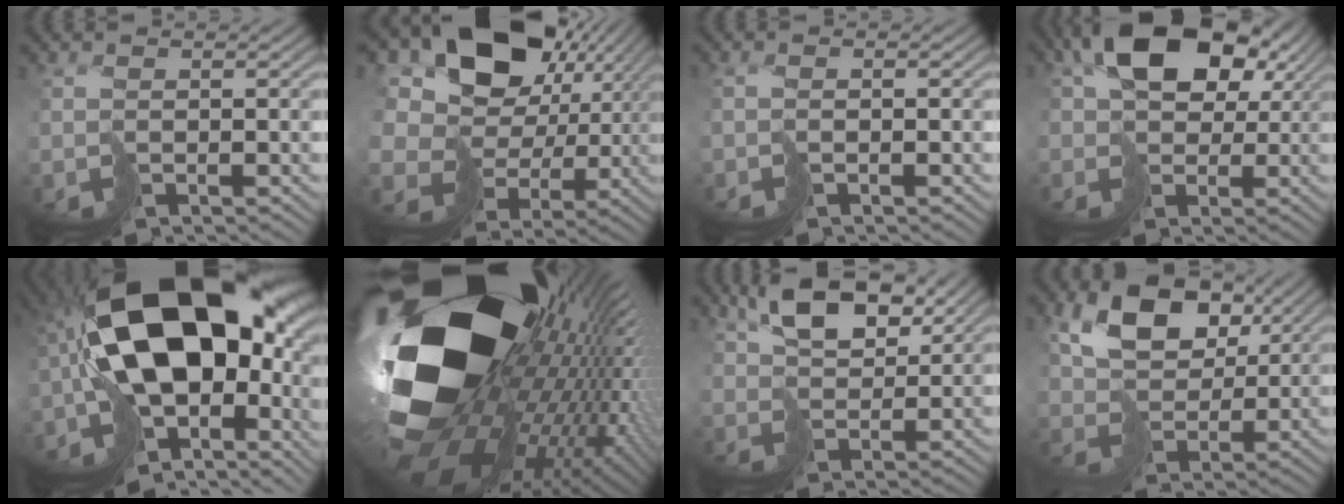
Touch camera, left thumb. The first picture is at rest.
{"total": 19.4, "force": [5.4, 15.1, 10.9], "torque": [-0.262, 0.011, 0.102]}
{"total": 1.4, "force": [-0.7, 0.5, 1.1], "torque": [-0.026, 0.002, -0.019]}
{"total": 14.6, "force": [4.1, 10.4, 9.4], "torque": [-0.176, 0.005, 0.071]}
{"total": 21.4, "force": [-1.0, 13.3, 16.8], "torque": [-0.332, -0.031, 0.004]}
{"total": 21.9, "force": [2.8, 14.0, 16.6], "torque": [-0.309, -0.063, 0.052]}
{"total": 8.2, "force": [4.5, 4.3, 5.3], "torque": [-0.109, 0.006, 0.084]}
{"total": 11.2, "force": [4.8, 7.4, 6.9], "torque": [-0.145, 0.005, 0.084]}